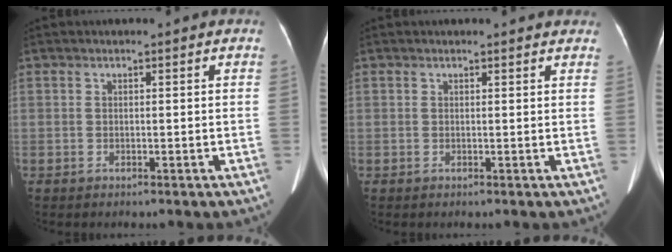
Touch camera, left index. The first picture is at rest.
{"total": 2.9, "force": [2.7, 0.7, 0.6], "torque": [-0.011, 0.002, 0.015]}